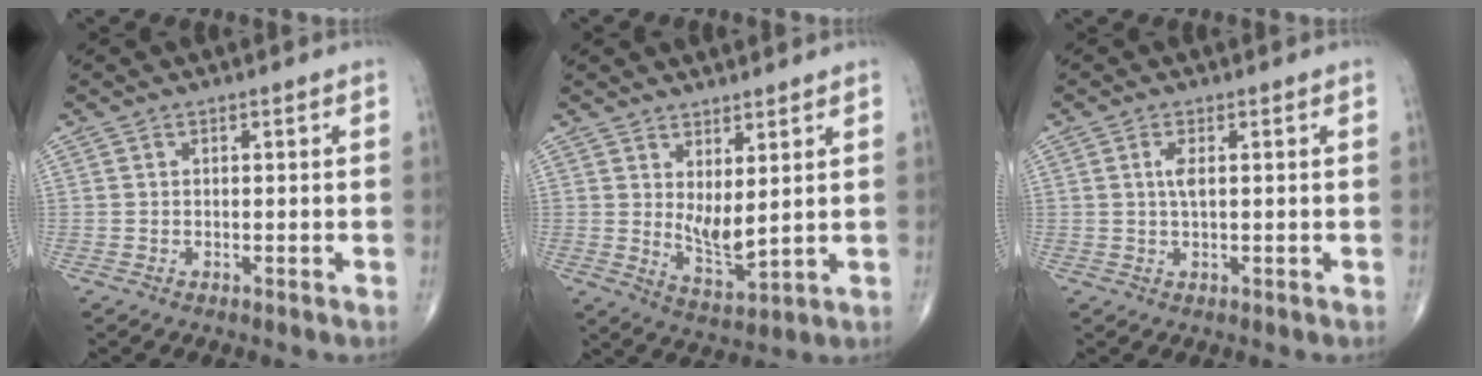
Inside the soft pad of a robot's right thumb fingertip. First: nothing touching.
{"total": 6.2, "force": [2.0, 2.2, 5.4], "torque": [-0.090, -0.033, 0.049]}
{"total": 2.2, "force": [0.4, 0.6, 2.0], "torque": [-0.044, 0.002, 0.009]}